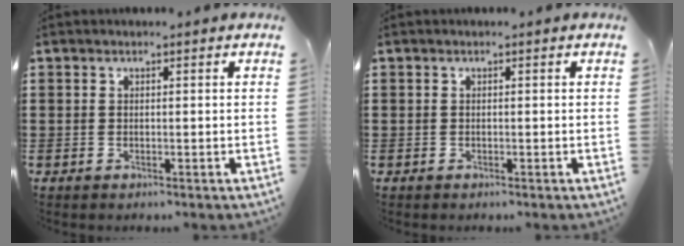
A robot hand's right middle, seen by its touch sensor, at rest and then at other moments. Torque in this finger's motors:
{"motor_torque": [0.08, -0.09, 0.00, 0.00]}